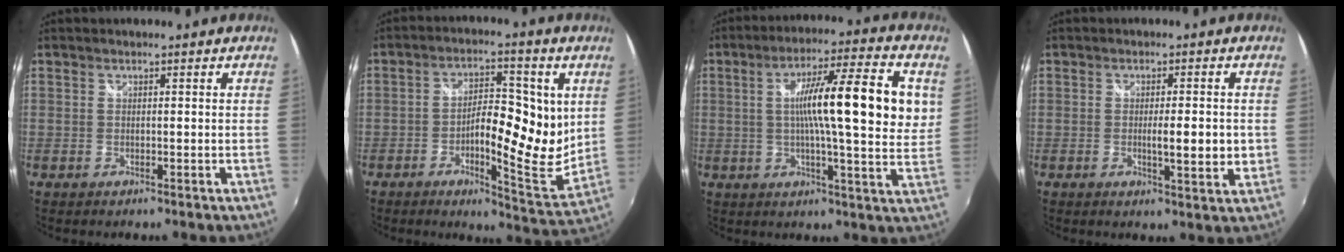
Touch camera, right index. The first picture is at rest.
{"total": 13.1, "force": [0.8, 4.7, 12.2], "torque": [-0.193, -0.006, 0.006]}
{"total": 17.5, "force": [3.2, 1.8, 17.1], "torque": [-0.266, 0.017, 0.039]}
{"total": 5.8, "force": [-0.4, 0.8, 5.7], "torque": [-0.090, -0.012, -0.003]}